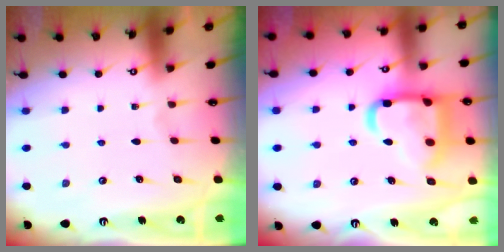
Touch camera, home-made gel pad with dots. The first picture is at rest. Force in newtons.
{"total": 19.3, "press": 19.2, "slide": 1.9}